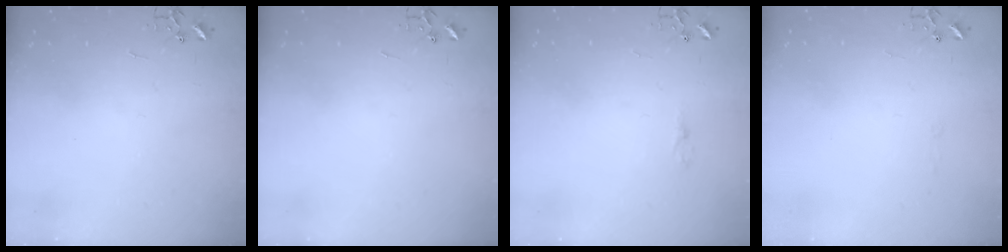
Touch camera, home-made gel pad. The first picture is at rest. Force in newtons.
{"total": 0.0}
{"total": 2.7, "press": 2.7, "slide": 0.4}
{"total": 2.6, "press": 2.6, "slide": 0.5}